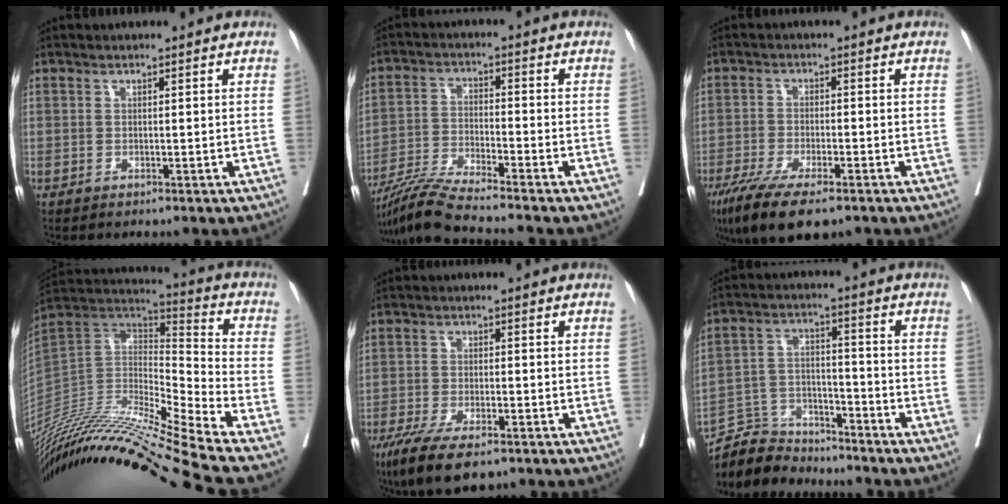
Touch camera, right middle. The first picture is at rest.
{"total": 8.8, "force": [-8.0, -2.0, 3.1], "torque": [-0.063, -0.022, -0.153]}
{"total": 11.2, "force": [-7.7, 3.0, 7.5], "torque": [-0.122, -0.023, -0.126]}
{"total": 27.9, "force": [-24.2, -2.2, 13.7], "torque": [-0.263, -0.033, -0.427]}
{"total": 10.1, "force": [-6.9, 3.1, 6.6], "torque": [-0.109, -0.019, -0.113]}
{"total": 9.1, "force": [-8.7, 2.6, -0.1], "torque": [-0.001, 0.021, -0.161]}